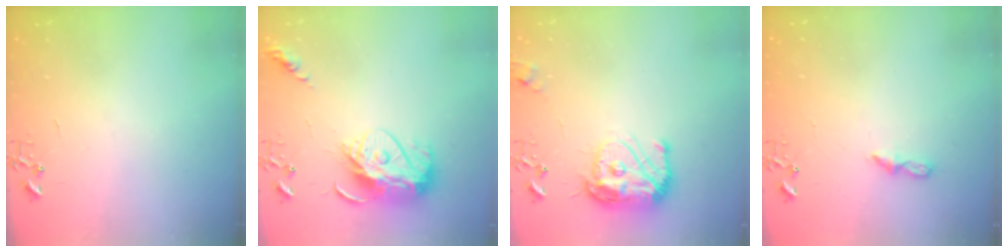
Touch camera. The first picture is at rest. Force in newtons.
{"total": 14.0, "press": 13.9, "slide": 1.4}
{"total": 16.6, "press": 16.5, "slide": 1.6}
{"total": 5.5, "press": 5.5, "slide": 0.5}